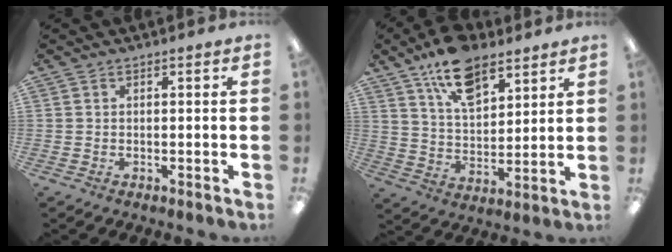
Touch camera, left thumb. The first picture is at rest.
{"total": 13.9, "force": [9.3, 7.1, 7.5], "torque": [-0.121, -0.041, 0.169]}